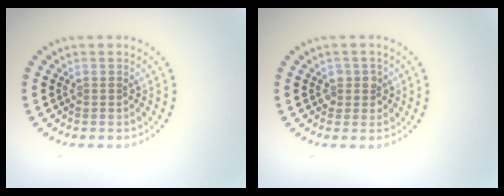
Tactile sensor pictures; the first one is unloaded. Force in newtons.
{"total": 1.5, "press": 1.4, "slide": 0.6}